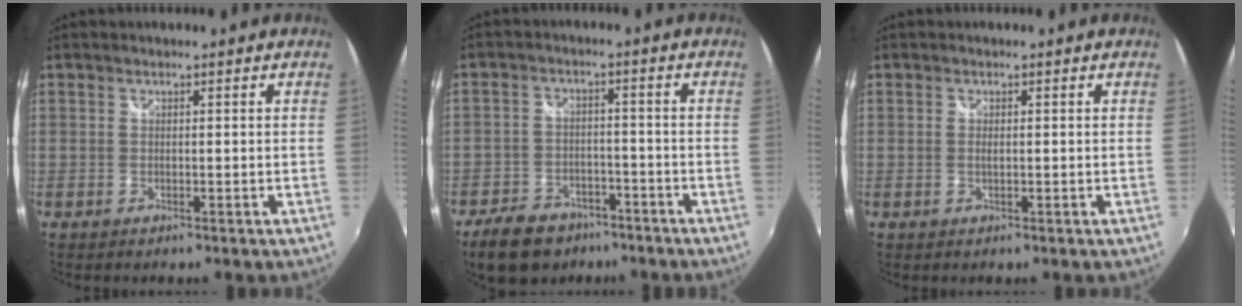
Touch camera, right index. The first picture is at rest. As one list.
[{"total": 11.9, "force": [-8.4, 7.0, 4.7], "torque": [-0.131, 0.009, -0.126]}, {"total": 0.7, "force": [0.0, 0.2, 0.7], "torque": [-0.014, 0.000, -0.001]}]